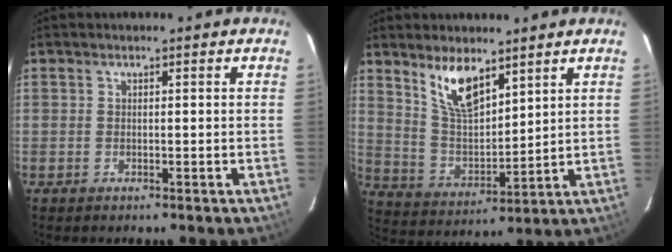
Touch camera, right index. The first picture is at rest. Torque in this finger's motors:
{"motor_torque": [0.33, 0.33, 0.49, 0.07]}